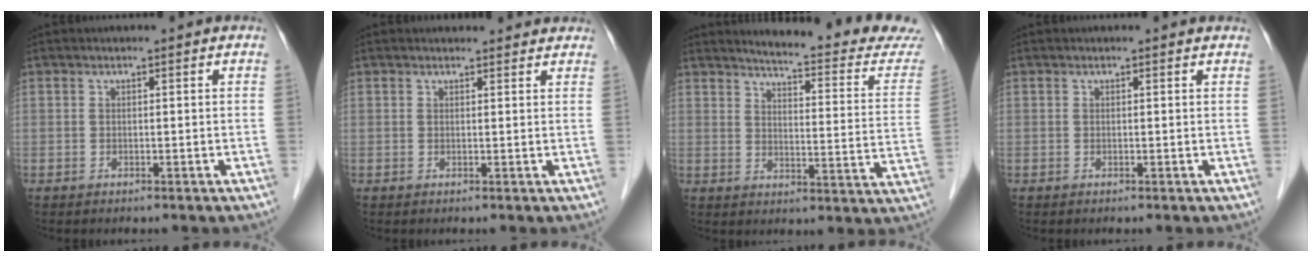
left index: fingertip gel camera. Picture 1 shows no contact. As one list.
[{"total": 5.3, "force": [5.0, 1.4, 1.1], "torque": [-0.006, 0.021, 0.051]}, {"total": 18.5, "force": [17.8, 0.6, 5.0], "torque": [-0.063, -0.101, 0.199]}, {"total": 1.4, "force": [1.3, 0.2, 0.3], "torque": [-0.012, 0.016, 0.013]}]